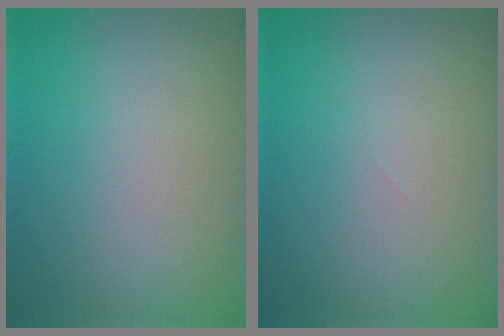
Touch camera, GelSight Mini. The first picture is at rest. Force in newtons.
{"total": 0.0}